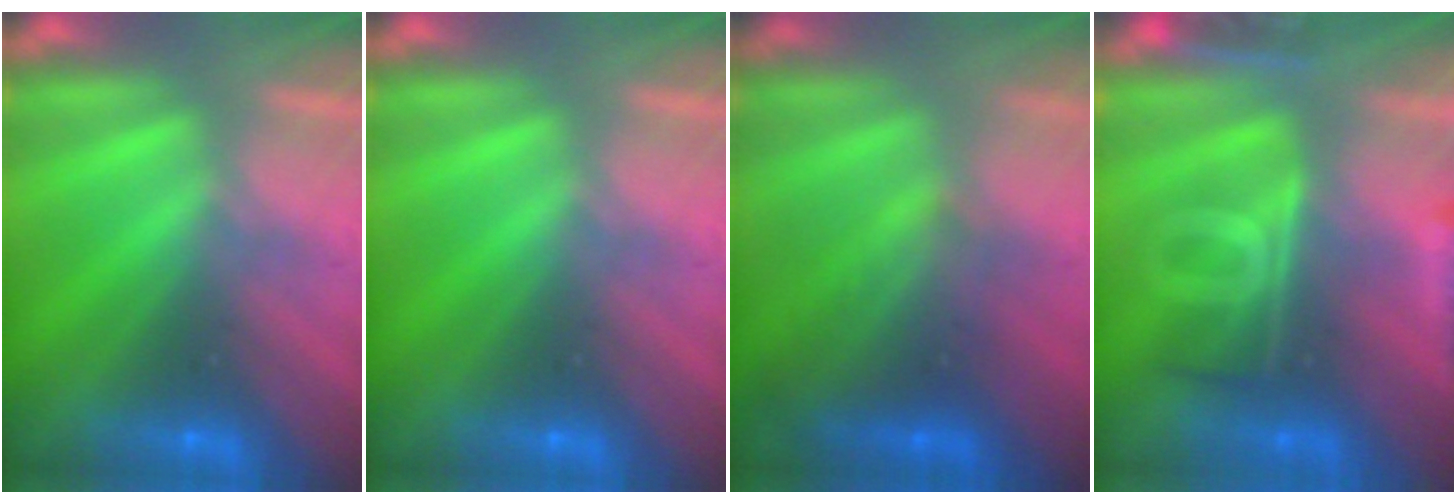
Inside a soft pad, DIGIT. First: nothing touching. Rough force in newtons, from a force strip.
{"total": 0.0}
{"total": 2.1}
{"total": 7.5}